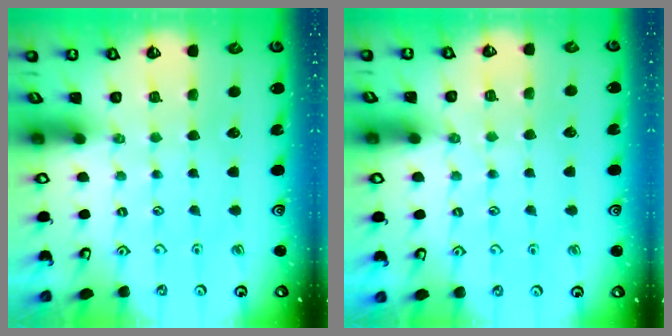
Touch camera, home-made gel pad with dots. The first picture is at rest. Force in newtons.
{"total": 2.5, "press": 2.4, "slide": 0.4}